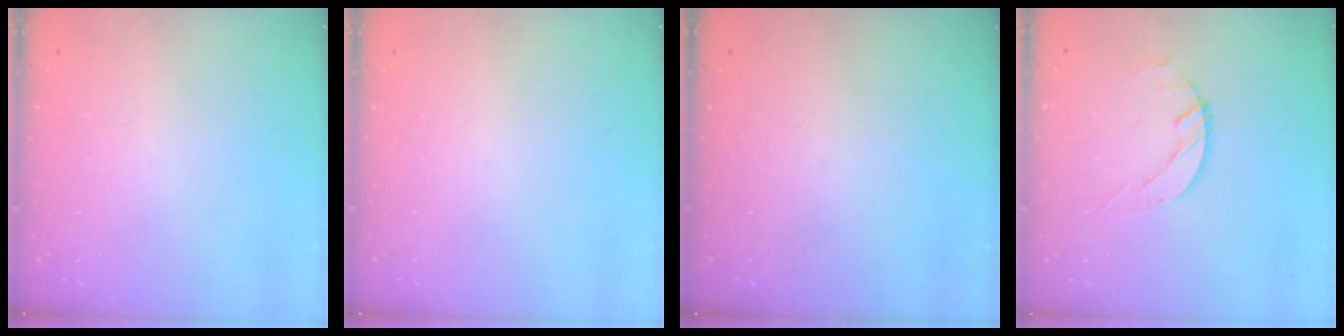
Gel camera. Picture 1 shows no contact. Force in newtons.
{"total": 0.0}
{"total": 0.0}
{"total": 2.9, "press": 2.8, "slide": 0.3}